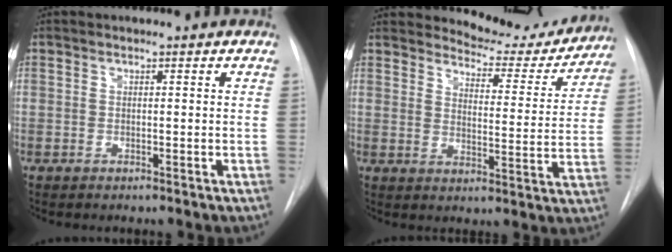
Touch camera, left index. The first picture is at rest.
{"total": 13.1, "force": [12.6, 3.2, 1.7], "torque": [-0.007, -0.031, 0.149]}